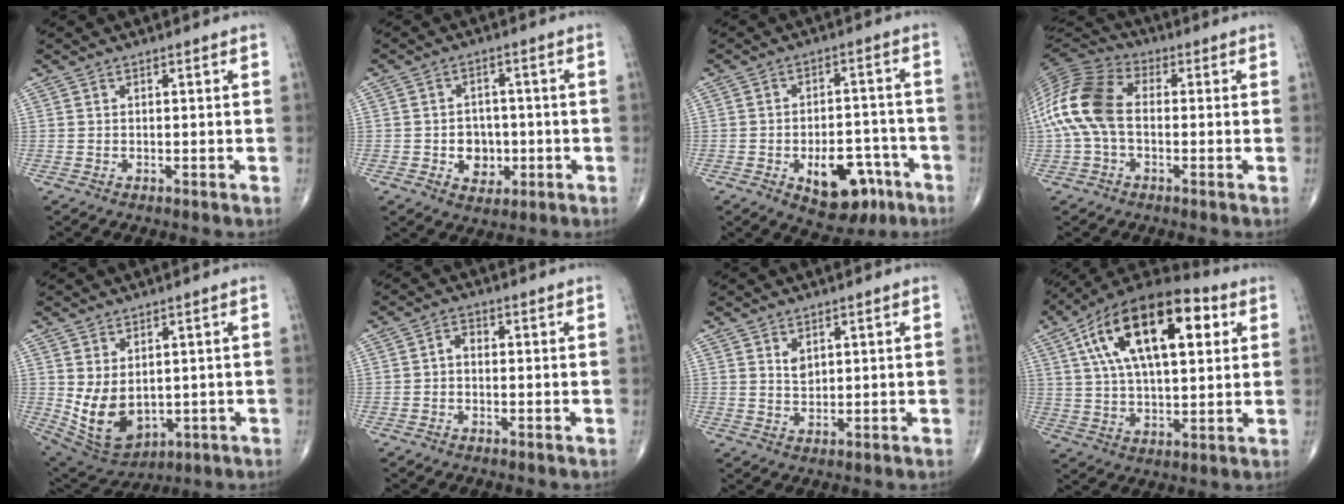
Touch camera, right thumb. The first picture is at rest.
{"total": 6.2, "force": [-1.3, 5.0, 3.3], "torque": [-0.018, 0.009, -0.015]}
{"total": 12.3, "force": [-5.6, 7.0, 8.4], "torque": [-0.085, 0.038, -0.068]}
{"total": 15.0, "force": [-0.4, 9.3, 11.7], "torque": [-0.255, 0.033, -0.017]}
{"total": 10.4, "force": [0.1, 7.0, 7.7], "torque": [-0.128, -0.013, 0.032]}
{"total": 2.1, "force": [-0.3, 1.5, 1.5], "torque": [-0.017, 0.010, -0.012]}
{"total": 2.3, "force": [1.2, 1.4, 1.4], "torque": [-0.017, -0.011, 0.027]}
{"total": 23.4, "force": [7.8, 11.0, 19.2], "torque": [-0.316, 0.011, 0.123]}